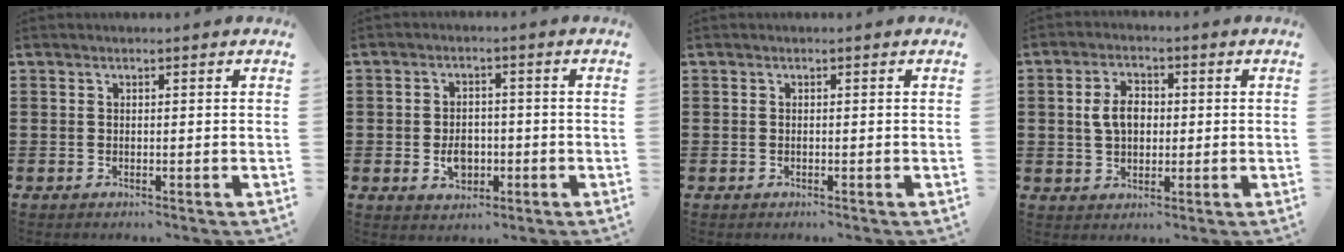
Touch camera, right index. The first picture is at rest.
{"total": 4.1, "force": [-1.0, 3.0, 2.6], "torque": [-0.045, 0.002, -0.021]}
{"total": 0.0}
{"total": 5.1, "force": [0.4, 3.4, 3.7], "torque": [-0.088, 0.012, 0.001]}